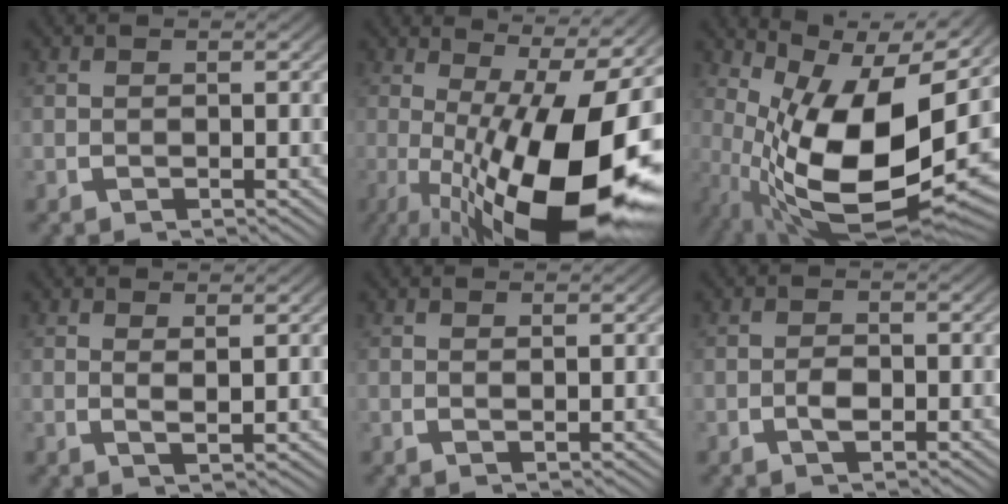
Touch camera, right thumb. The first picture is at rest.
{"total": 18.3, "force": [-2.6, 8.6, 16.0], "torque": [-0.243, -0.047, -0.004]}
{"total": 17.6, "force": [-0.2, 9.3, 14.9], "torque": [-0.263, -0.057, 0.035]}
{"total": 1.6, "force": [1.0, 0.1, 1.2], "torque": [-0.025, -0.009, 0.024]}
{"total": 0.7, "force": [0.5, 0.0, 0.5], "torque": [-0.005, -0.003, 0.012]}
{"total": 1.6, "force": [-0.5, 0.9, 1.2], "torque": [-0.023, -0.005, -0.007]}